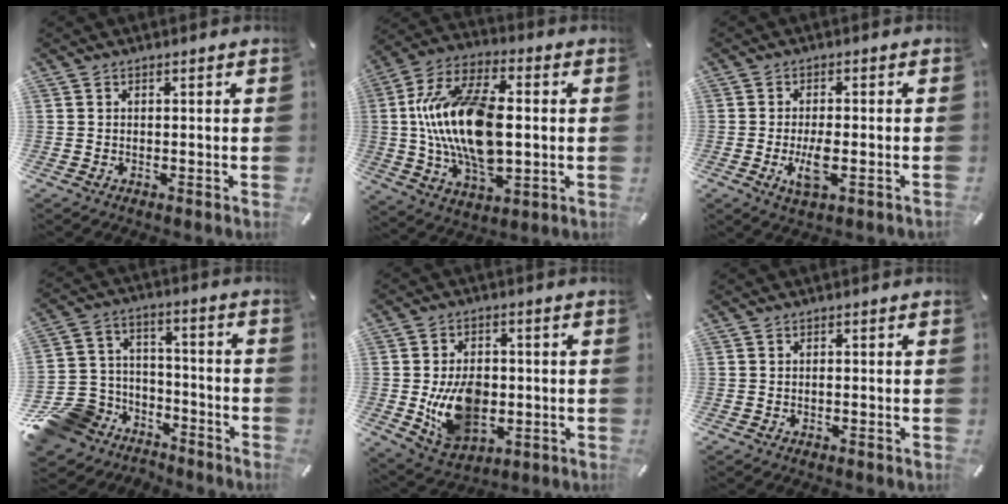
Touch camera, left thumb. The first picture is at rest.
{"total": 20.2, "force": [0.4, 11.4, 16.7], "torque": [-0.355, -0.003, 0.002]}
{"total": 6.0, "force": [-1.5, 1.9, 5.5], "torque": [-0.118, -0.009, -0.029]}
{"total": 14.0, "force": [-8.1, 11.0, 3.1], "torque": [-0.064, 0.049, -0.142]}
{"total": 13.2, "force": [-1.3, 9.5, 9.1], "torque": [-0.167, -0.001, -0.022]}
{"total": 0.6, "force": [-0.2, 0.1, 0.6], "torque": [-0.011, -0.003, -0.002]}